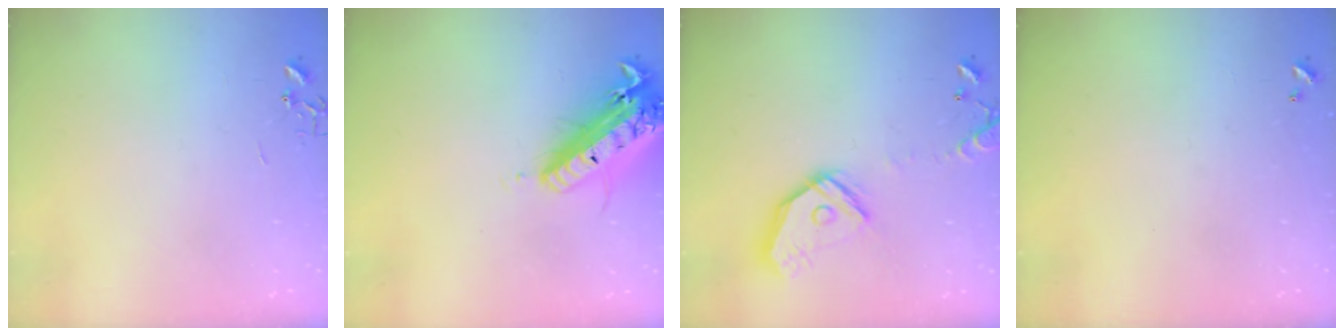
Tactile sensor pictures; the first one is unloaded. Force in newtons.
{"total": 21.3, "press": 20.9, "slide": 4.2}
{"total": 16.3, "press": 16.1, "slide": 2.4}
{"total": 0.0}